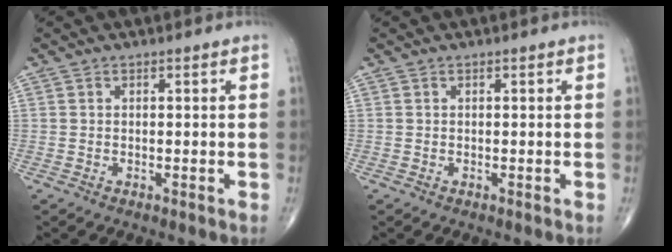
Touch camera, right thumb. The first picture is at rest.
{"total": 0.0}